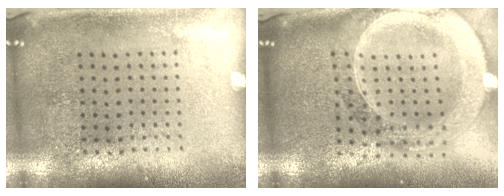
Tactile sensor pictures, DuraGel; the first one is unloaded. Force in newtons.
{"total": 2.9, "press": 2.5, "slide": 1.5}